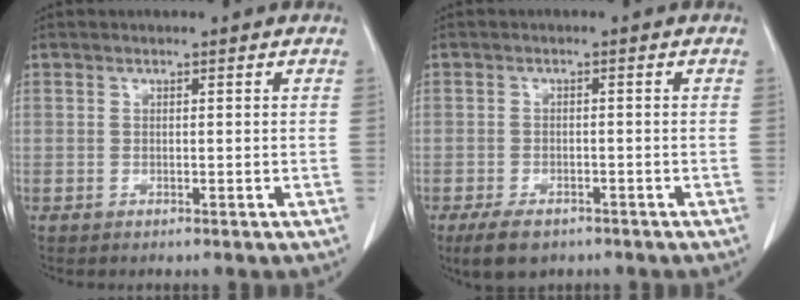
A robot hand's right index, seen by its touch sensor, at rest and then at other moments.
{"total": 5.7, "force": [-3.9, 2.9, 3.0], "torque": [-0.056, -0.005, -0.059]}